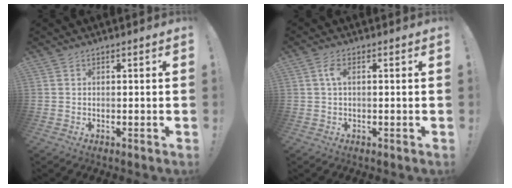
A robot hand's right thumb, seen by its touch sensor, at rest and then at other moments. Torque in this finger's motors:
{"motor_torque": [-0.11, 0.07, 0.31, -0.18, 0.16]}